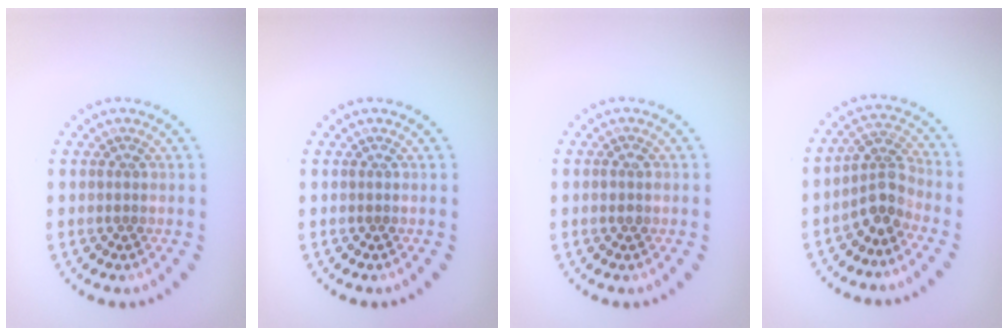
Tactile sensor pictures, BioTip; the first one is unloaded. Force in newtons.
{"total": 0.0}
{"total": 0.9, "press": 0.8, "slide": 0.3}
{"total": 3.0, "press": 2.4, "slide": 1.8}